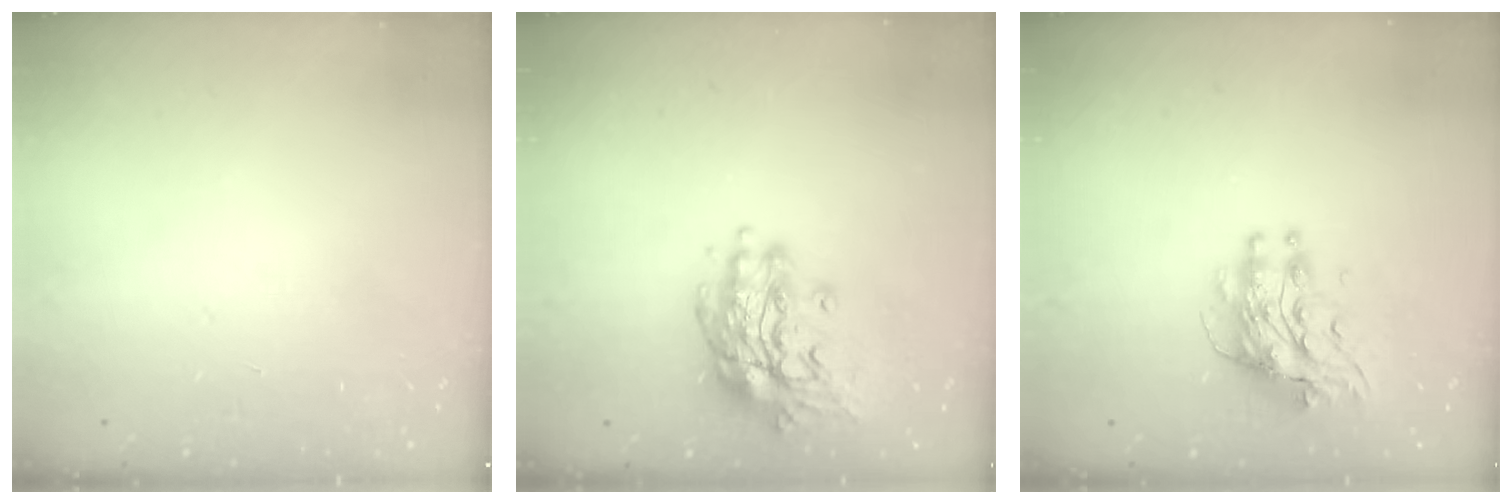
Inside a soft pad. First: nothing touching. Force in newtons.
{"total": 15.6, "press": 15.3, "slide": 3.5}
{"total": 9.0, "press": 9.0, "slide": 0.9}